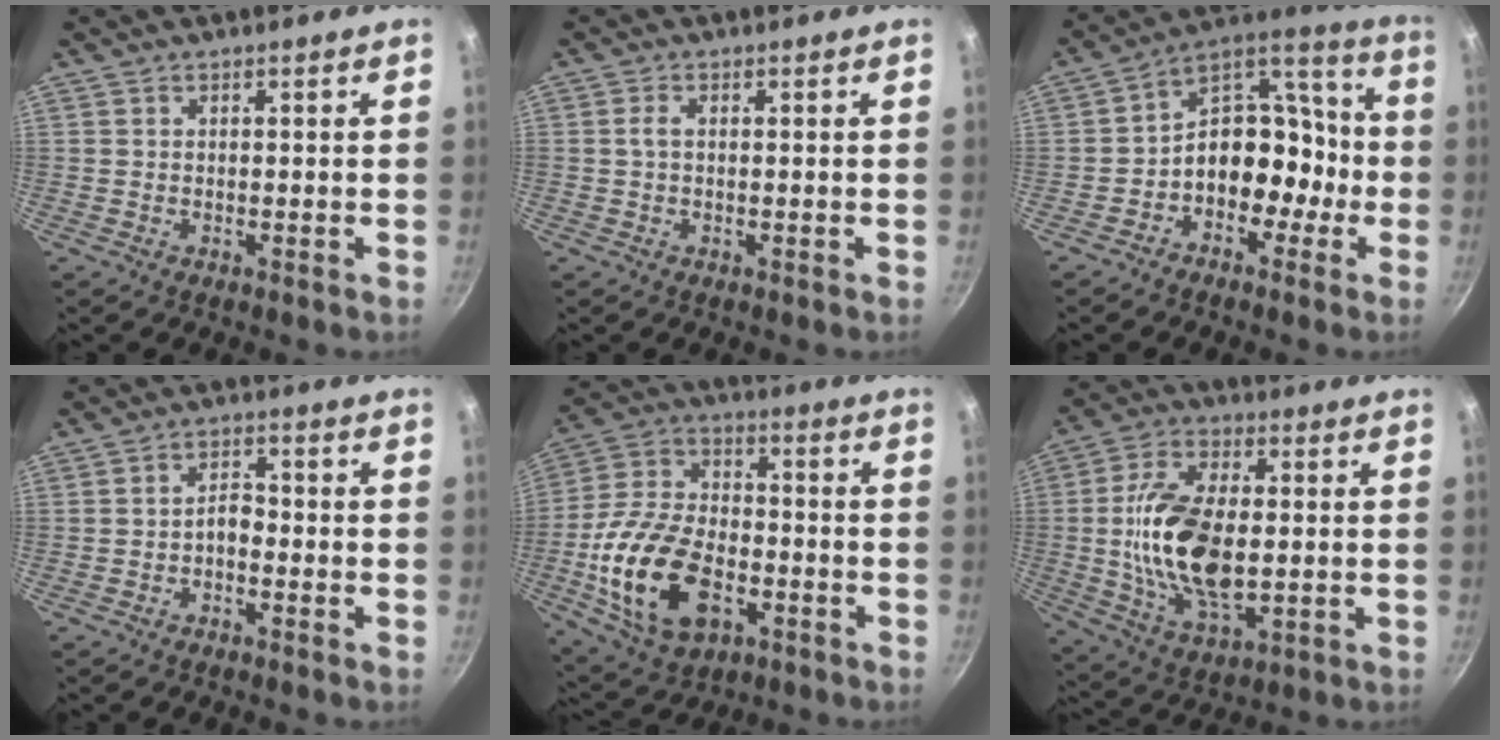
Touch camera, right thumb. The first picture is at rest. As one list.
[{"total": 1.5, "force": [0.1, 0.8, 1.3], "torque": [-0.026, 0.001, 0.000]}, {"total": 14.5, "force": [-3.4, 9.8, 10.1], "torque": [-0.107, 0.061, -0.068]}, {"total": 3.3, "force": [-1.3, 2.0, 2.3], "torque": [-0.027, 0.021, -0.029]}, {"total": 20.3, "force": [-6.1, 12.3, 14.9], "torque": [-0.271, 0.021, -0.103]}, {"total": 18.1, "force": [-0.4, 9.4, 15.5], "torque": [-0.293, -0.001, -0.003]}]